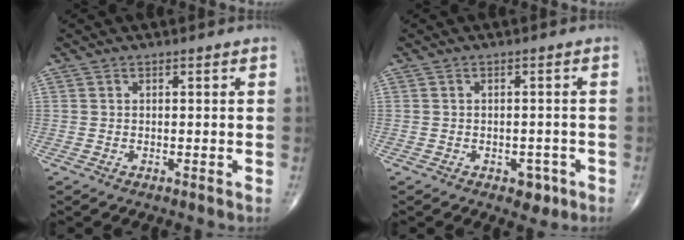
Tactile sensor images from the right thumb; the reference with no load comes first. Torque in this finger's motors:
{"motor_torque": [0.50, 0.26, 0.29, -0.39, 0.03]}